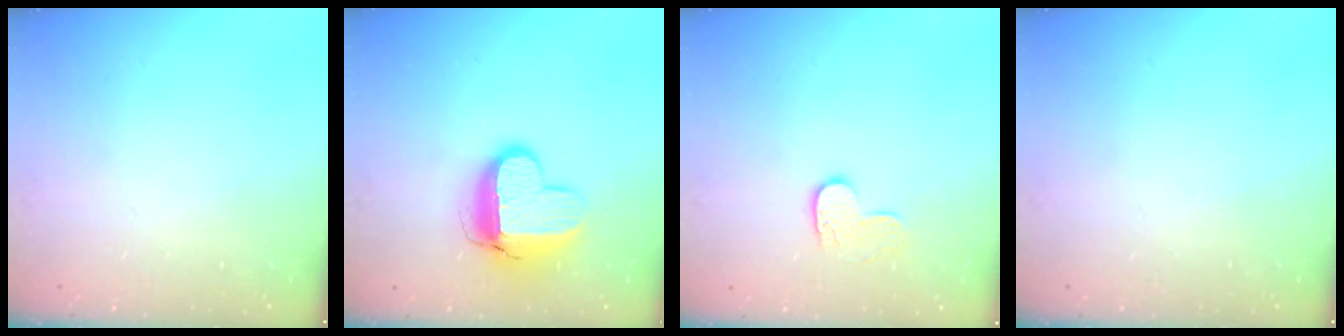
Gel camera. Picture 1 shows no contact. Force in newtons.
{"total": 13.3, "press": 13.3, "slide": 1.0}
{"total": 8.0, "press": 8.0, "slide": 0.4}
{"total": 0.0}